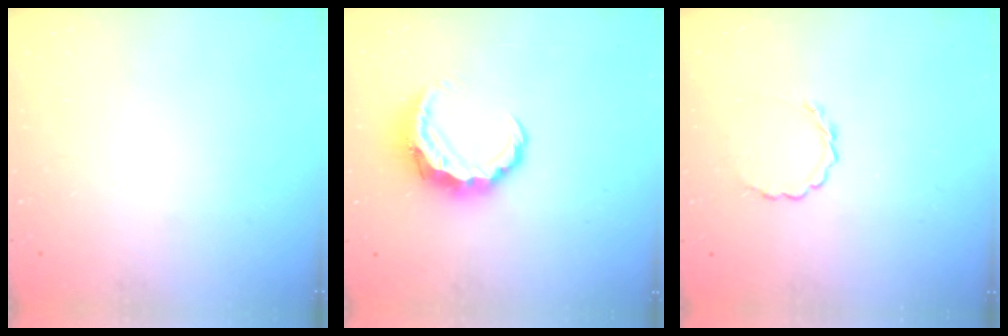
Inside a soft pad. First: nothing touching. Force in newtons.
{"total": 8.0, "press": 7.9, "slide": 0.7}
{"total": 2.5, "press": 2.2, "slide": 1.1}